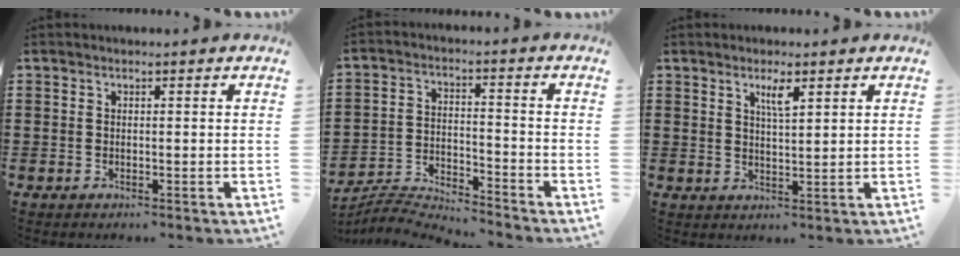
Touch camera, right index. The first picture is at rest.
{"total": 5.4, "force": [-5.4, 0.1, 0.5], "torque": [-0.023, 0.000, -0.113]}
{"total": 3.1, "force": [1.8, 0.7, 2.5], "torque": [-0.044, 0.001, 0.028]}